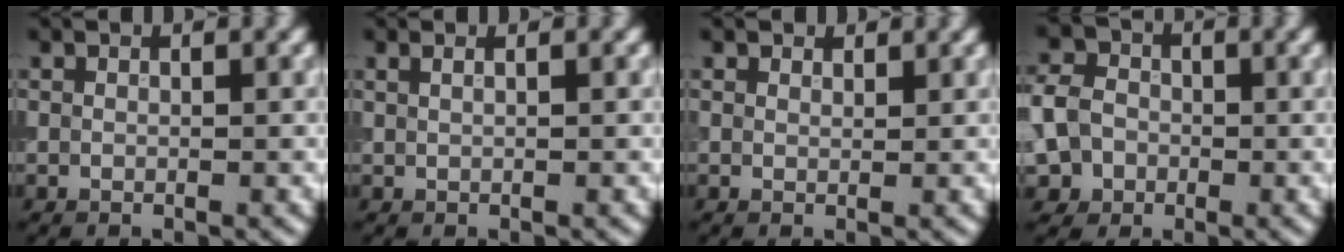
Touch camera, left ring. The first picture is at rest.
{"total": 1.9, "force": [1.0, 1.0, 1.3], "torque": [-0.003, 0.004, -0.005]}
{"total": 1.0, "force": [0.9, 0.4, 0.1], "torque": [-0.003, -0.003, 0.009]}
{"total": 7.3, "force": [-2.0, 6.4, 3.1], "torque": [-0.065, -0.001, -0.066]}